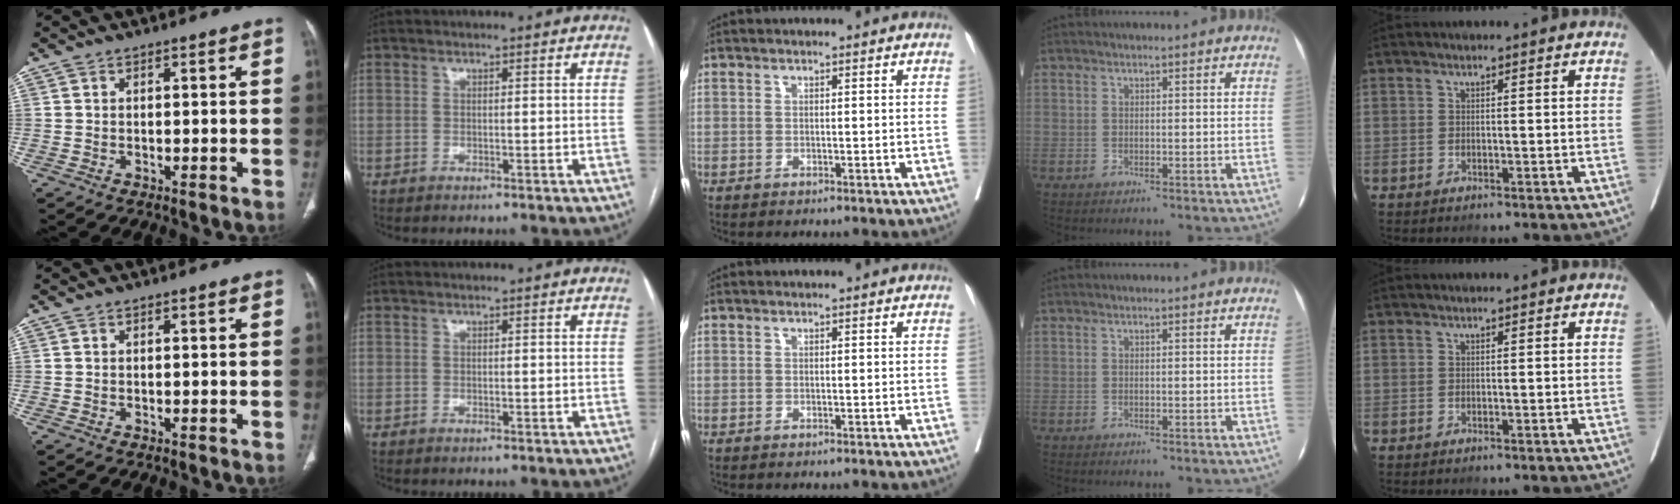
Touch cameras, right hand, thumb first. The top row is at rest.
{}